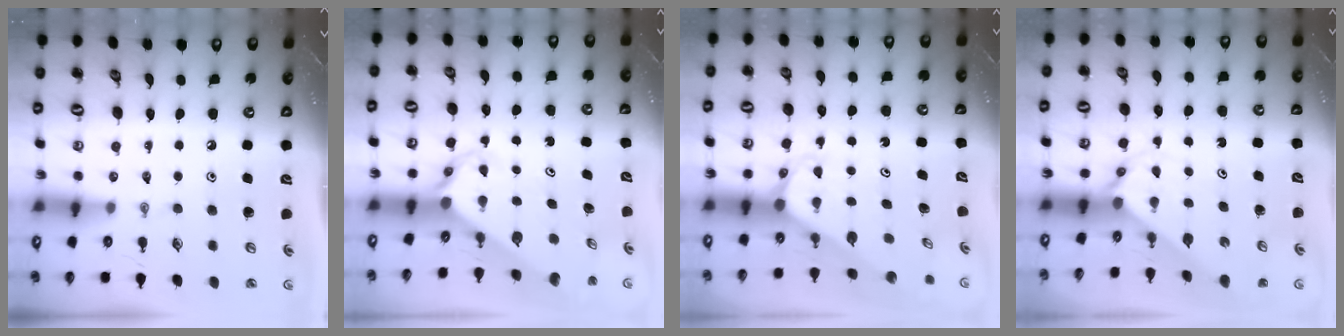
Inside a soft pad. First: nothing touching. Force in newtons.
{"total": 3.8, "press": 3.8, "slide": 0.3}
{"total": 1.9, "press": 1.9, "slide": 0.1}
{"total": 2.3, "press": 2.3, "slide": 0.2}